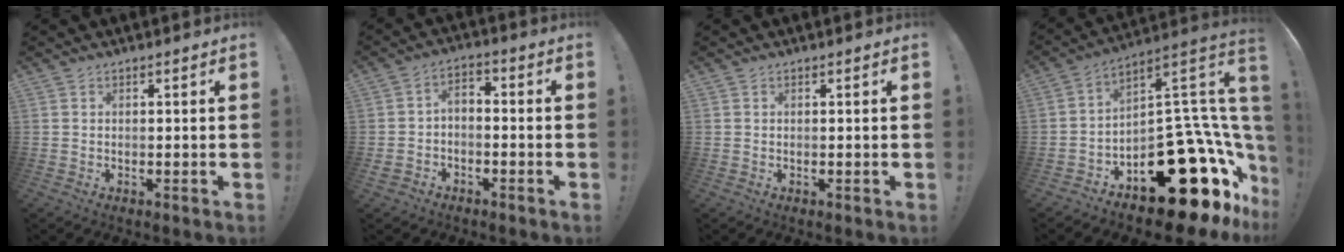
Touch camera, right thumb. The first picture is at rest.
{"total": 4.6, "force": [-3.2, 2.9, 1.5], "torque": [-0.034, 0.010, -0.062]}
{"total": 0.0}
{"total": 25.4, "force": [-11.6, 12.8, 18.7], "torque": [-0.188, 0.046, -0.159]}